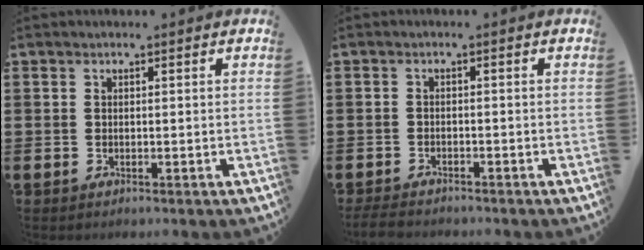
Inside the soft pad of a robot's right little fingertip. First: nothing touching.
{"total": 1.7, "force": [-1.6, 0.2, 0.4], "torque": [-0.010, 0.004, -0.034]}